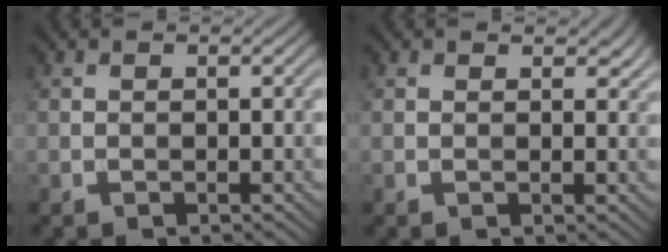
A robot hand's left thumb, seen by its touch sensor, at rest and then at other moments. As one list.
[{"total": 1.6, "force": [1.1, 0.9, 0.8], "torque": [-0.011, -0.004, 0.018]}]